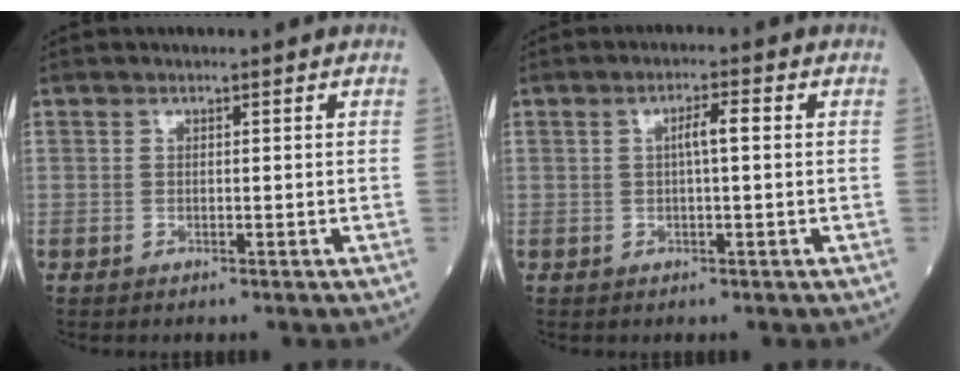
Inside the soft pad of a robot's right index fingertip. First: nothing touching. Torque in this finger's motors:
{"motor_torque": [0.37, 0.32, 0.04, 0.07]}